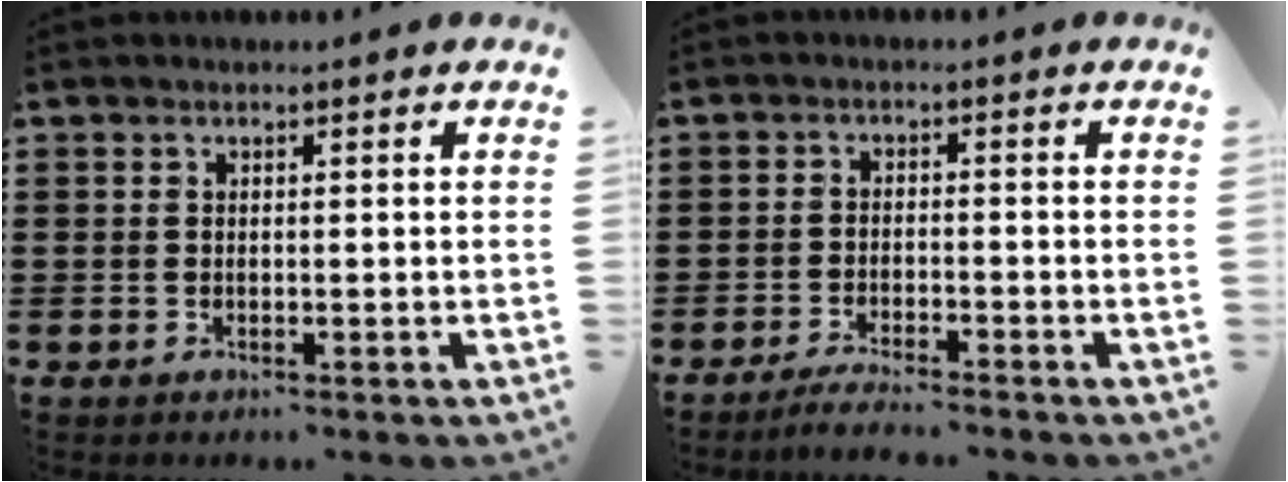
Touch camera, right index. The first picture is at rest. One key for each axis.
{"total": 2.9, "fx": -2.8, "fy": -0.4, "fz": 0.6, "tx": -0.012, "ty": -0.002, "tz": -0.055}